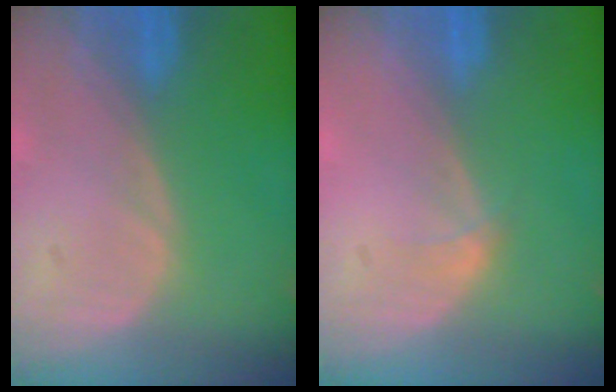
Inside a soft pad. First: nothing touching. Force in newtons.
{"total": 1.0, "press": 1.0, "slide": 0.1}